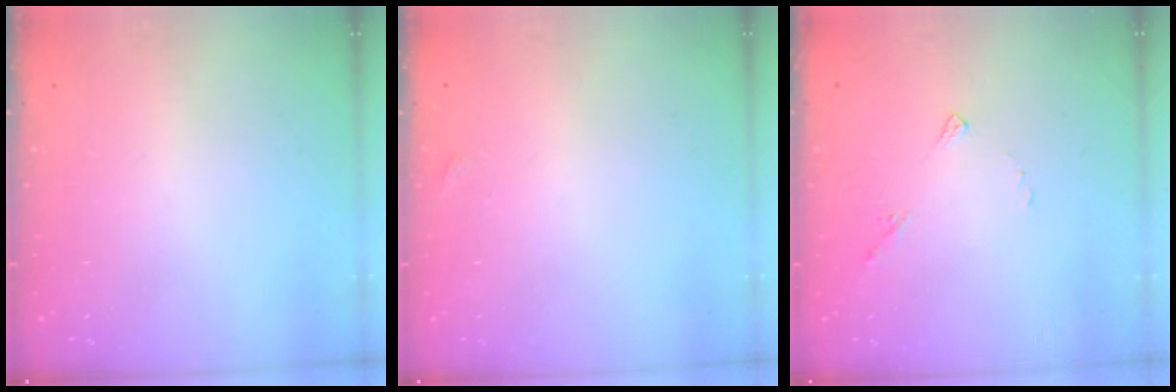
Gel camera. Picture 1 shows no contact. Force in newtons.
{"total": 3.8, "press": 3.8, "slide": 0.4}
{"total": 4.9, "press": 4.9, "slide": 0.5}